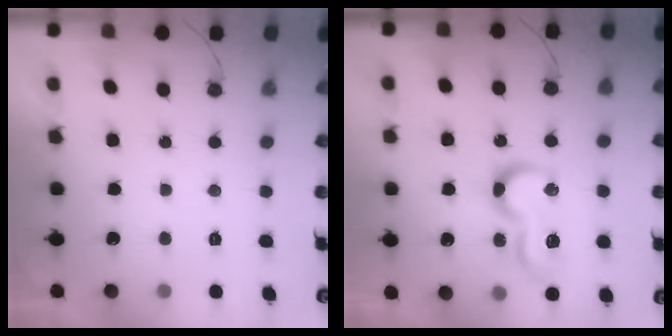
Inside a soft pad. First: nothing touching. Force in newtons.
{"total": 11.8, "press": 11.8, "slide": 0.5}